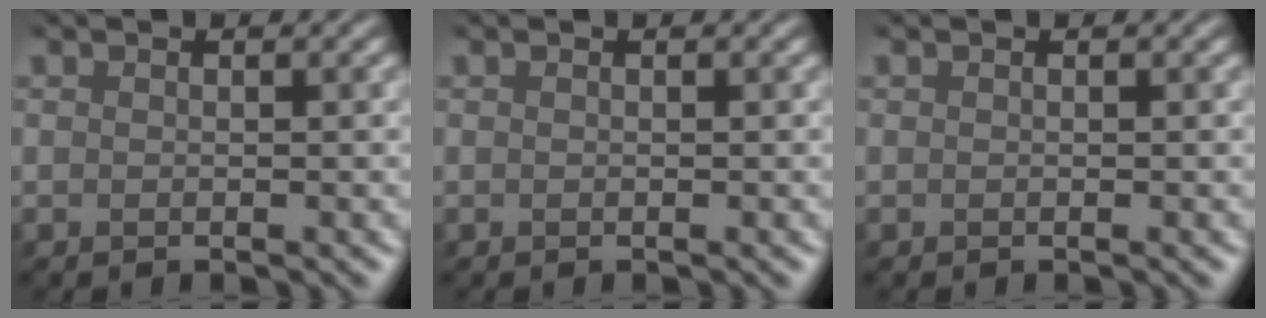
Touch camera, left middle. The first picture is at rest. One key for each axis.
{"total": 0.0}
{"total": 0.0}